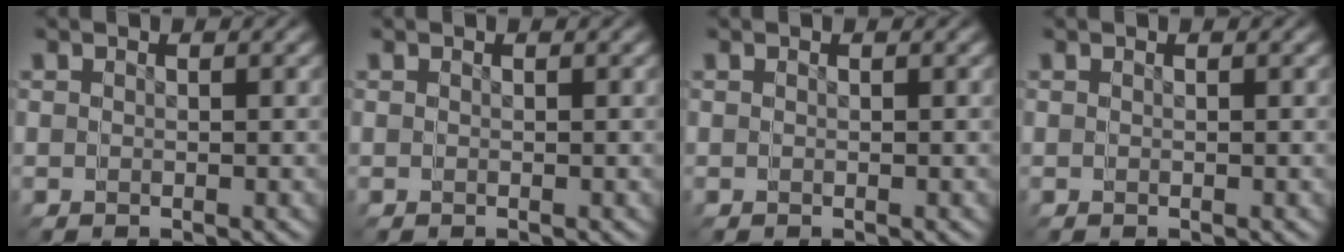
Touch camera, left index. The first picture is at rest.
{"total": 0.0}
{"total": 0.0}
{"total": 0.0}